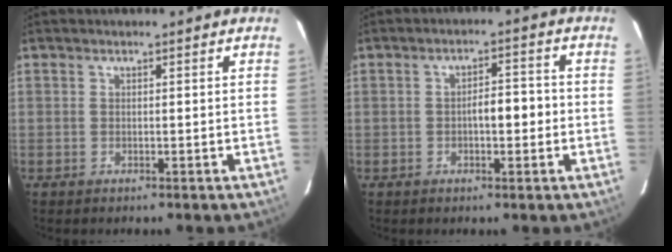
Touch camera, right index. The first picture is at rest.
{"total": 4.2, "force": [-0.7, 1.5, 3.8], "torque": [-0.058, 0.013, -0.010]}